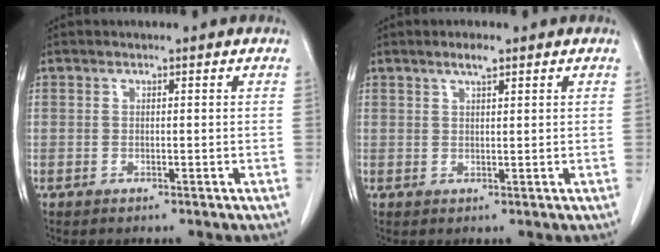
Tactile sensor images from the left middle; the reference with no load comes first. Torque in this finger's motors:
{"motor_torque": [0.40, -0.35, -0.01, 0.03]}